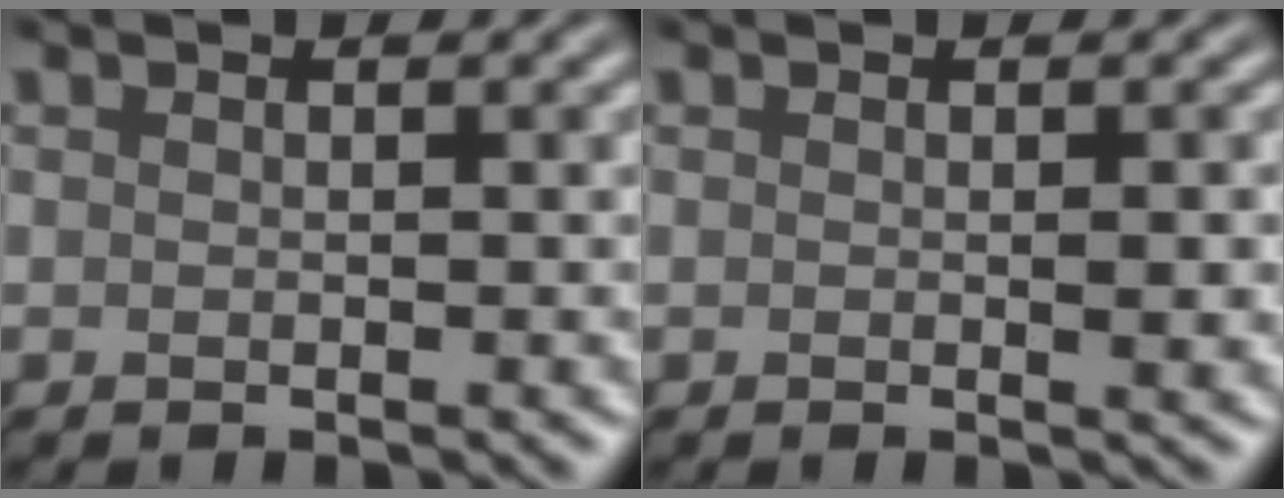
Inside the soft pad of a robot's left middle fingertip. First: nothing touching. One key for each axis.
{"total": 1.1, "fx": 0.0, "fy": 0.2, "fz": 1.1, "tx": -0.015, "ty": -0.002, "tz": 0.000}